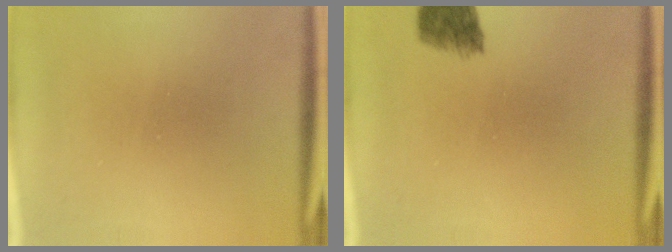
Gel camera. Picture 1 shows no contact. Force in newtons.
{"total": 4.5}